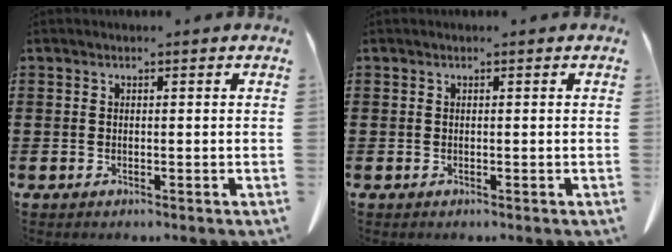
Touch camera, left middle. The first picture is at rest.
{"total": 0.0}